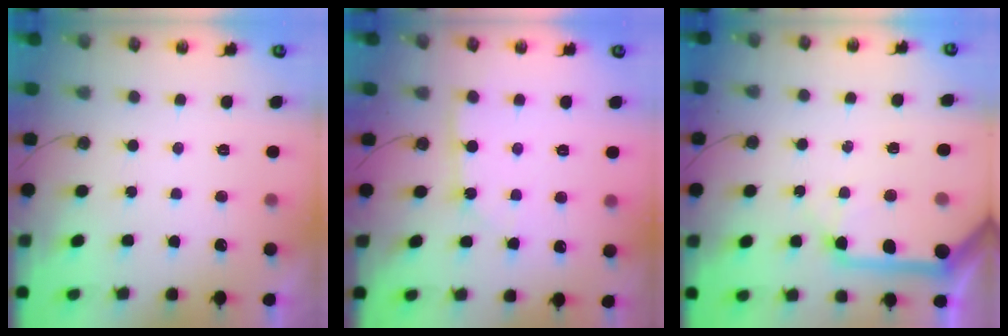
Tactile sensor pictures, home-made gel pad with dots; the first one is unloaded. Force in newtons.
{"total": 2.9, "press": 2.9, "slide": 0.1}
{"total": 15.4, "press": 15.2, "slide": 2.2}